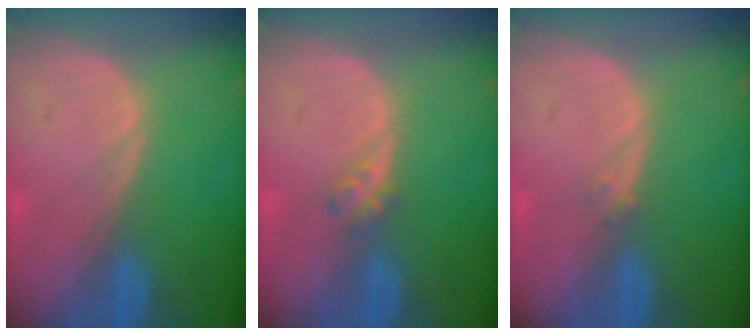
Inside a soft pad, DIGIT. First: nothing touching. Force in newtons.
{"total": 2.1, "press": 1.8, "slide": 1.0}
{"total": 1.0, "press": 0.9, "slide": 0.4}